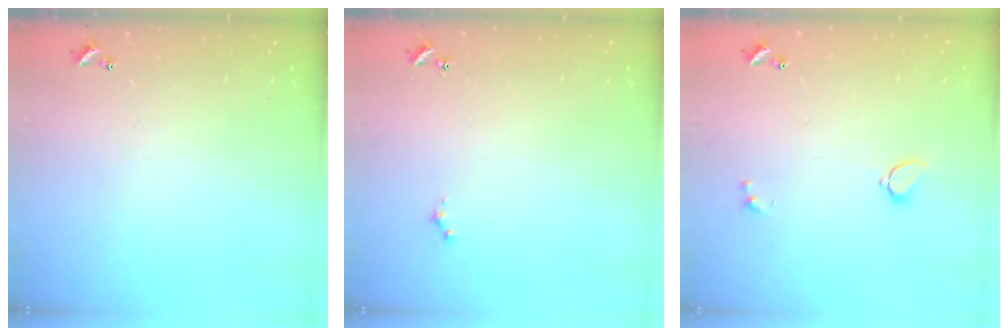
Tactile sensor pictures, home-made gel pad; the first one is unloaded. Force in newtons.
{"total": 0.0}
{"total": 1.7, "press": 1.6, "slide": 0.5}